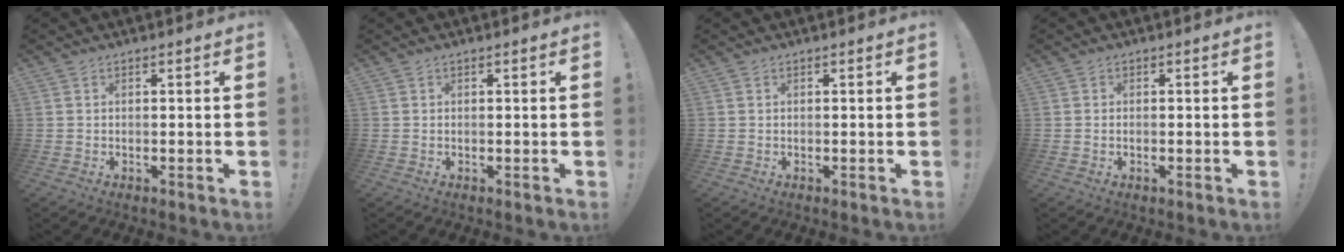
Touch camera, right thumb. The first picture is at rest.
{"total": 0.0}
{"total": 0.0}
{"total": 0.6, "force": [-0.4, 0.1, 0.5], "torque": [-0.018, 0.003, -0.006]}